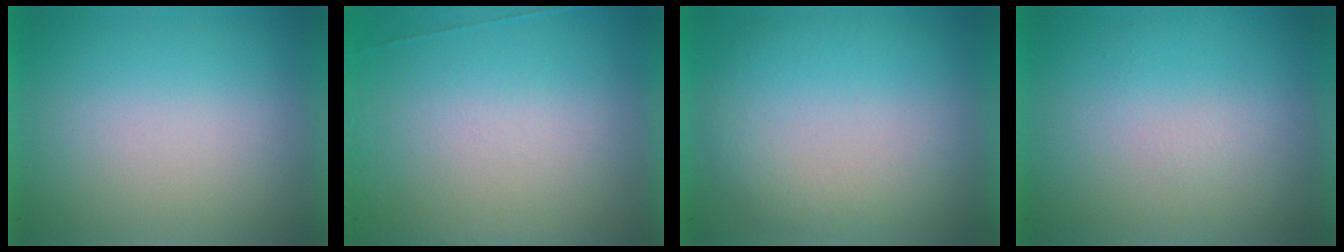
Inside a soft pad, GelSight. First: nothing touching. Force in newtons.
{"total": 7.8}
{"total": 2.2}
{"total": 1.1}